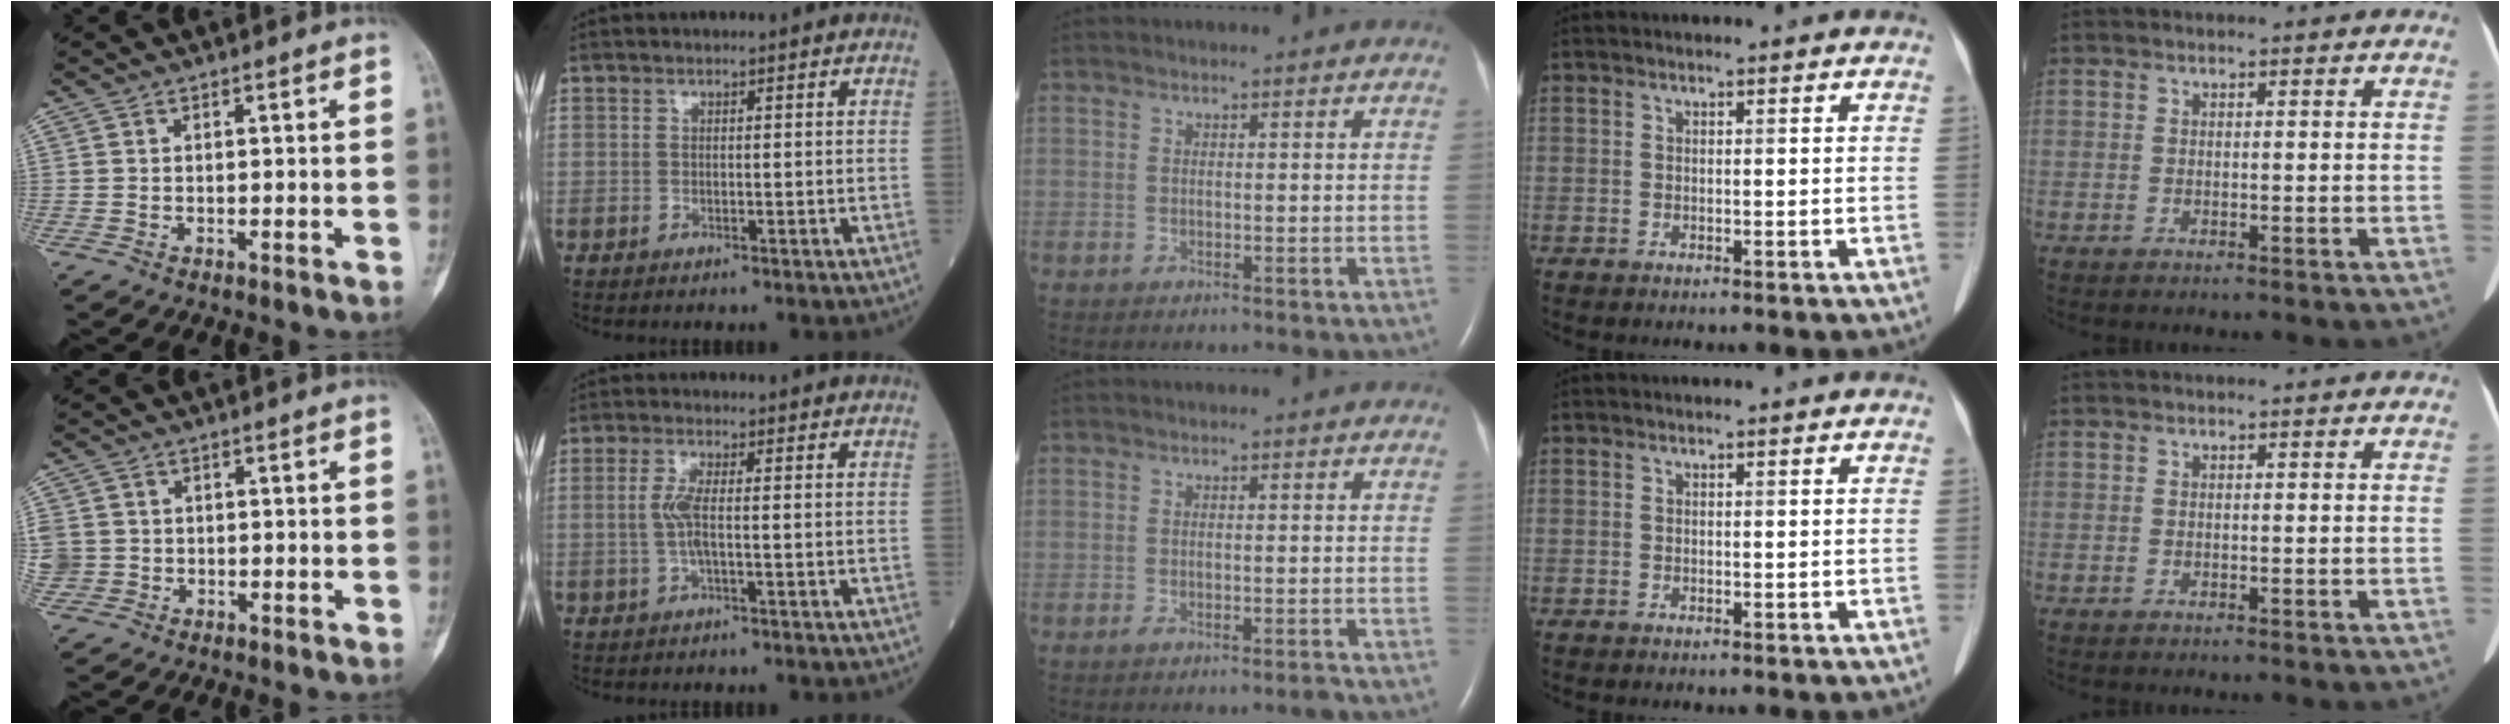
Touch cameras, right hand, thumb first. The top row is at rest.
{"thumb": {"total": 4.6, "force": [-0.1, 4.4, 1.1], "torque": [-0.015, 0.017, 0.004]}, "index": {"total": 3.3, "force": [-0.2, 0.4, 3.2], "torque": [-0.076, -0.003, -0.008]}, "middle": {"total": 1.2, "force": [-1.0, -0.2, 0.7], "torque": [-0.015, -0.002, -0.017]}}